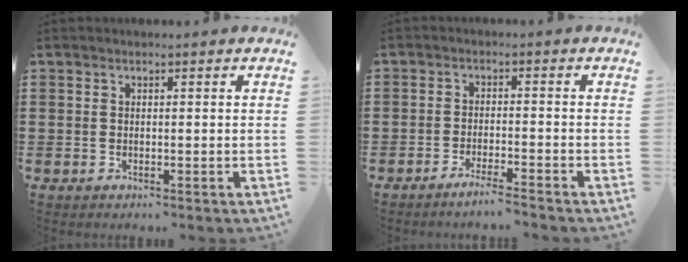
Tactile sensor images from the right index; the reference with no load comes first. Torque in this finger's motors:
{"motor_torque": [-0.78, 0.83, -0.32, -0.06]}